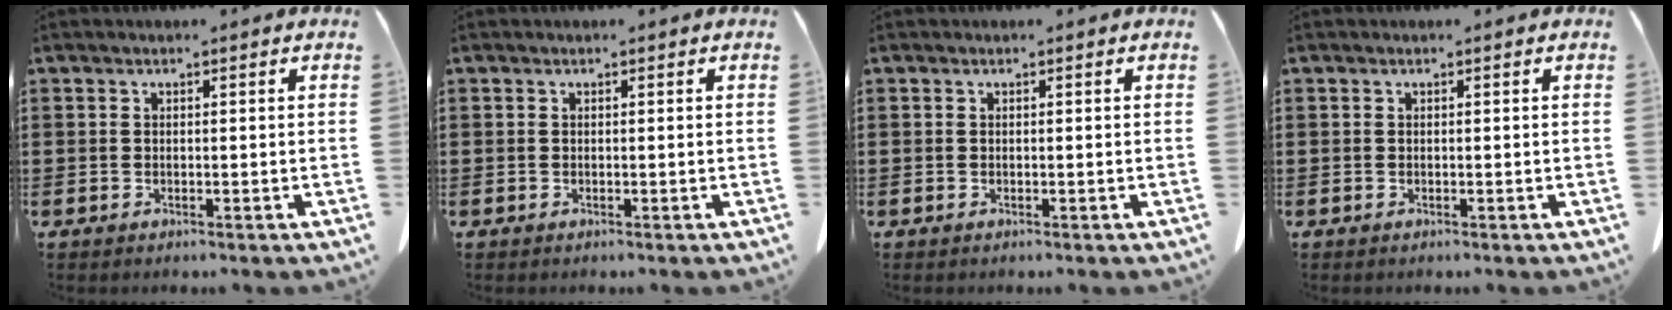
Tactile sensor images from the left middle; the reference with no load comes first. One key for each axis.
{"total": 0.0}
{"total": 0.0}
{"total": 0.0}